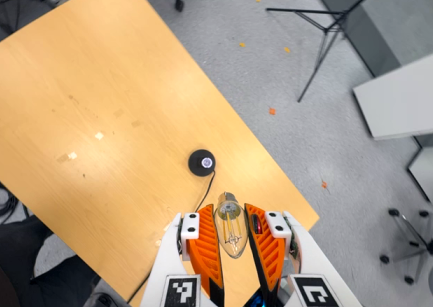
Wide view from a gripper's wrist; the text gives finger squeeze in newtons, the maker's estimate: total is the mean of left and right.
{"total": 11.6, "left": 11.8, "right": 11.3}